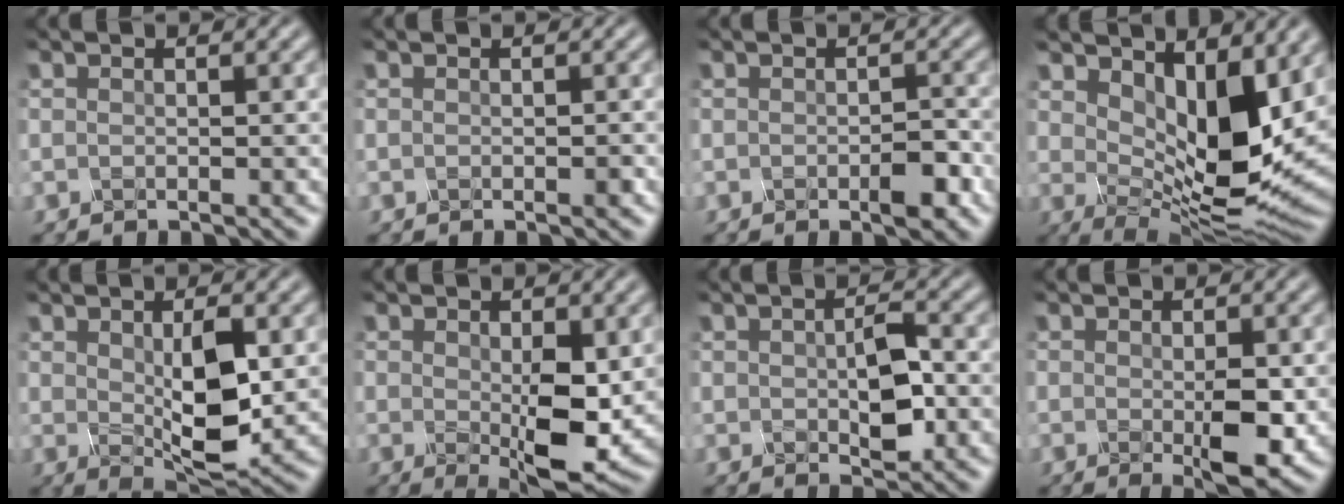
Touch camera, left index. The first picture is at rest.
{"total": 0.8, "force": [-0.6, 0.2, 0.6], "torque": [0.000, 0.004, -0.003]}
{"total": 2.4, "force": [-1.4, 0.7, 1.9], "torque": [-0.036, 0.002, -0.017]}
{"total": 8.2, "force": [2.6, 3.7, 6.9], "torque": [-0.120, -0.019, 0.055]}
{"total": 5.0, "force": [0.3, 1.7, 4.7], "torque": [-0.094, -0.009, 0.016]}
{"total": 6.0, "force": [-0.4, 2.2, 5.5], "torque": [-0.104, -0.013, 0.003]}
{"total": 3.0, "force": [-0.3, 1.2, 2.7], "torque": [-0.056, 0.000, 0.003]}
{"total": 3.7, "force": [-0.8, 1.1, 3.4], "torque": [-0.067, -0.007, -0.006]}